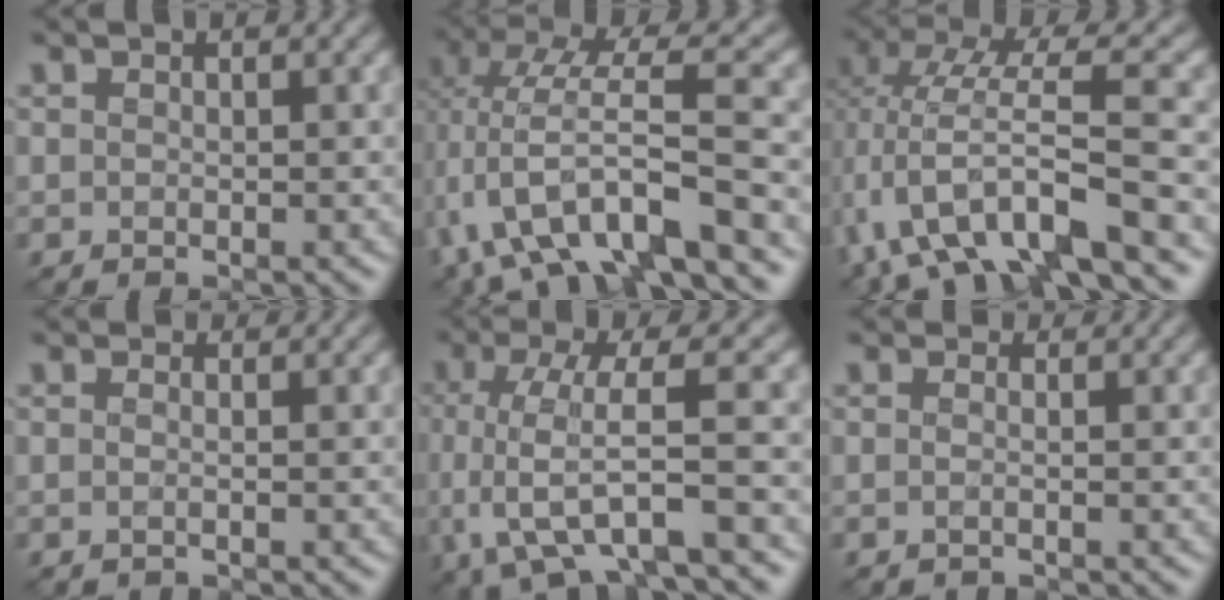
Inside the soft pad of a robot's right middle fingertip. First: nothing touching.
{"total": 9.4, "force": [-2.7, 2.8, 8.6], "torque": [-0.156, 0.010, -0.055]}
{"total": 9.2, "force": [-3.4, 2.4, 8.2], "torque": [-0.150, 0.015, -0.069]}
{"total": 0.8, "force": [0.5, 0.3, 0.6], "torque": [-0.017, -0.003, -0.005]}
{"total": 7.3, "force": [-1.4, 2.0, 6.9], "torque": [-0.137, -0.009, -0.029]}
{"total": 0.8, "force": [0.2, 0.5, 0.5], "torque": [-0.014, -0.002, -0.008]}